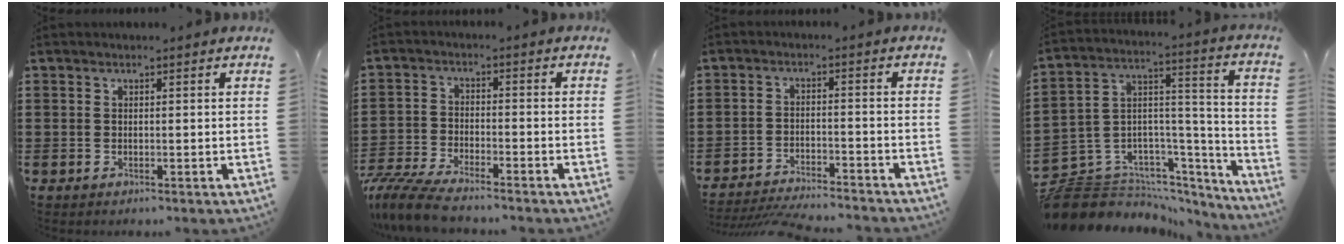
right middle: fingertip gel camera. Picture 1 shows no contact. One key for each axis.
{"total": 6.1, "fx": -5.6, "fy": 0.7, "fz": 2.2, "tx": -0.068, "ty": -0.011, "tz": -0.115}
{"total": 4.1, "fx": -4.1, "fy": 0.1, "fz": 0.7, "tx": -0.021, "ty": -0.002, "tz": -0.087}
{"total": 6.8, "fx": -5.5, "fy": 4.0, "fz": 0.5, "tx": -0.027, "ty": -0.006, "tz": -0.105}